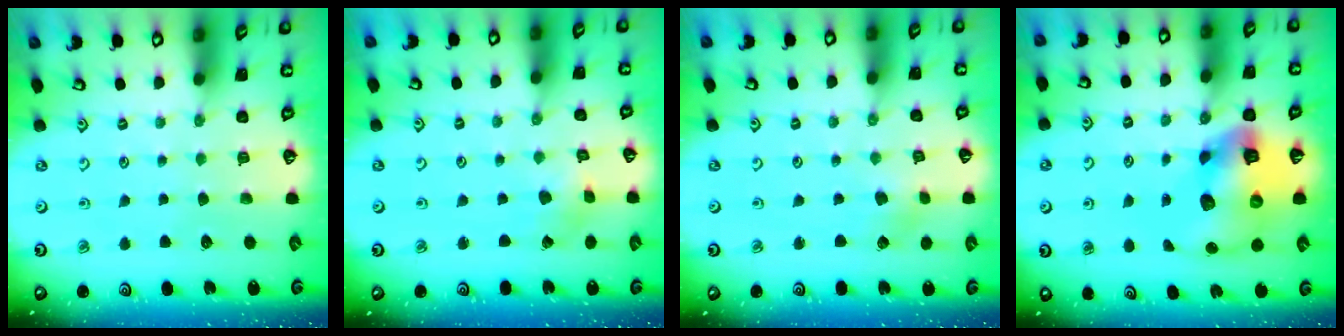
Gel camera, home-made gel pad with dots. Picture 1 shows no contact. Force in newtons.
{"total": 1.6, "press": 1.6, "slide": 0.0}
{"total": 2.7, "press": 2.6, "slide": 0.4}
{"total": 16.6, "press": 16.4, "slide": 2.1}